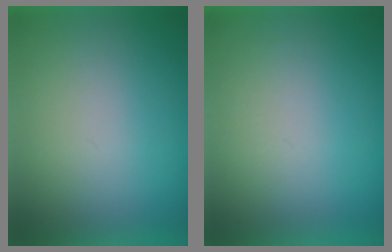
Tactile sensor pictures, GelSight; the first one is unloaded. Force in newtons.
{"total": 1.2}